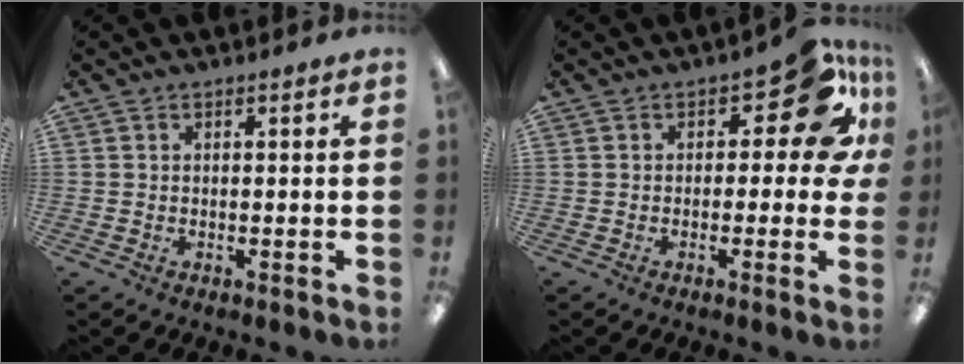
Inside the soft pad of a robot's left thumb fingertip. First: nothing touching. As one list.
[{"total": 11.6, "force": [5.2, 5.1, 9.0], "torque": [-0.109, -0.028, 0.085]}]